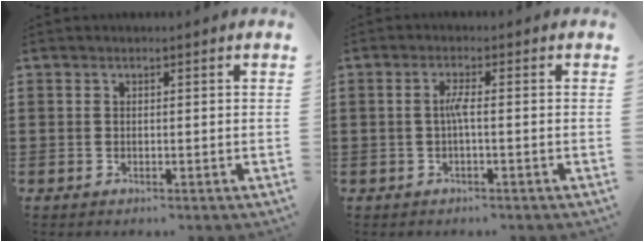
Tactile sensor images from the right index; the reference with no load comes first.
{"total": 2.4, "force": [-0.4, 0.1, 2.3], "torque": [-0.054, -0.005, -0.011]}